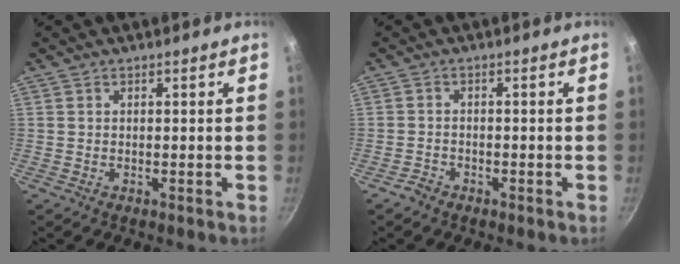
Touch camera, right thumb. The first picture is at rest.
{"total": 1.9, "force": [-1.5, 1.0, 0.4], "torque": [-0.009, 0.020, -0.028]}